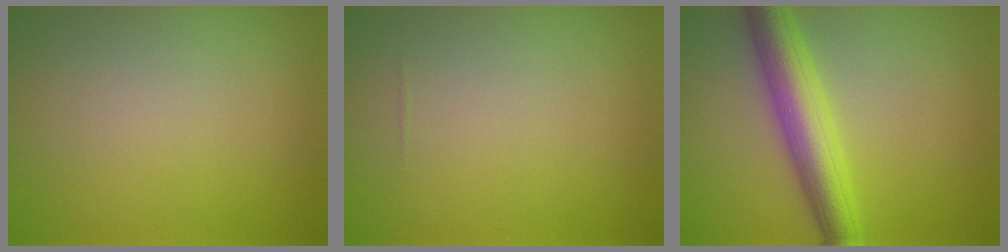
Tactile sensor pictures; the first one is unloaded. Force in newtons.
{"total": 0.0}
{"total": 6.0, "press": 6.0, "slide": 0.2}